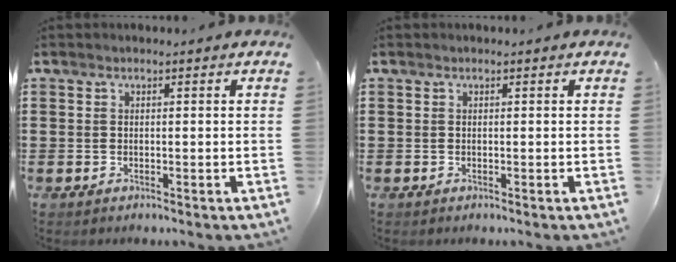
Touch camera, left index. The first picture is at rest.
{"total": 0.0}